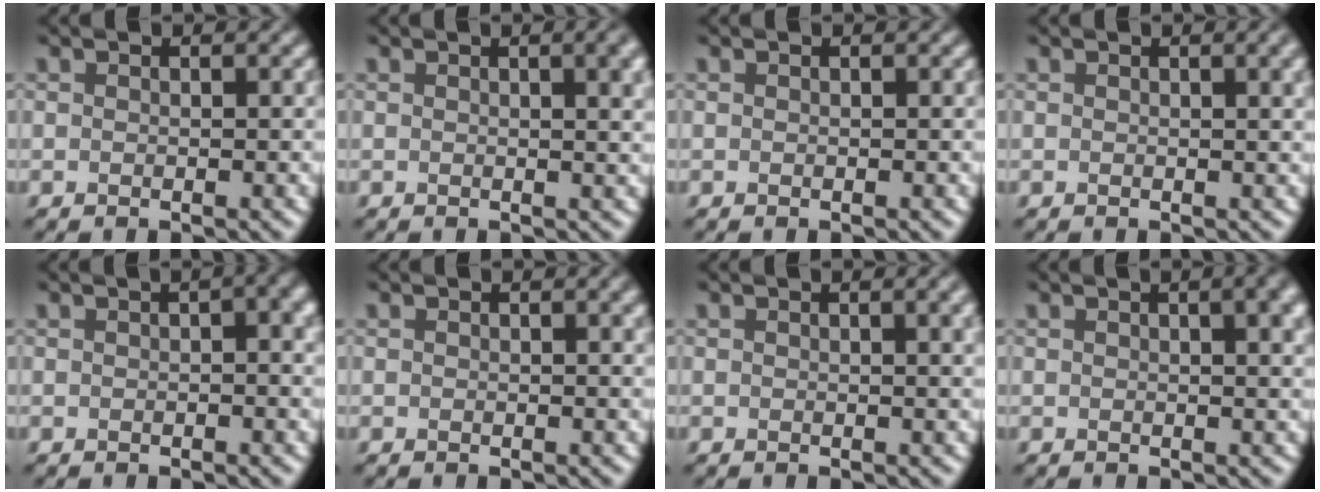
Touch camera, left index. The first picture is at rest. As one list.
[{"total": 4.6, "force": [1.5, 1.8, 3.9], "torque": [-0.028, 0.011, 0.016]}, {"total": 0.0}, {"total": 2.4, "force": [0.9, 0.8, 2.1], "torque": [-0.015, 0.006, 0.011]}, {"total": 4.0, "force": [1.0, 1.4, 3.6], "torque": [-0.037, 0.012, 0.013]}, {"total": 1.0, "force": [0.4, 0.2, 0.9], "torque": [-0.009, 0.002, 0.005]}, {"total": 2.6, "force": [0.9, 0.9, 2.3], "torque": [-0.017, 0.007, 0.011]}, {"total": 5.4, "force": [1.9, 2.3, 4.5], "torque": [-0.028, 0.018, 0.011]}]